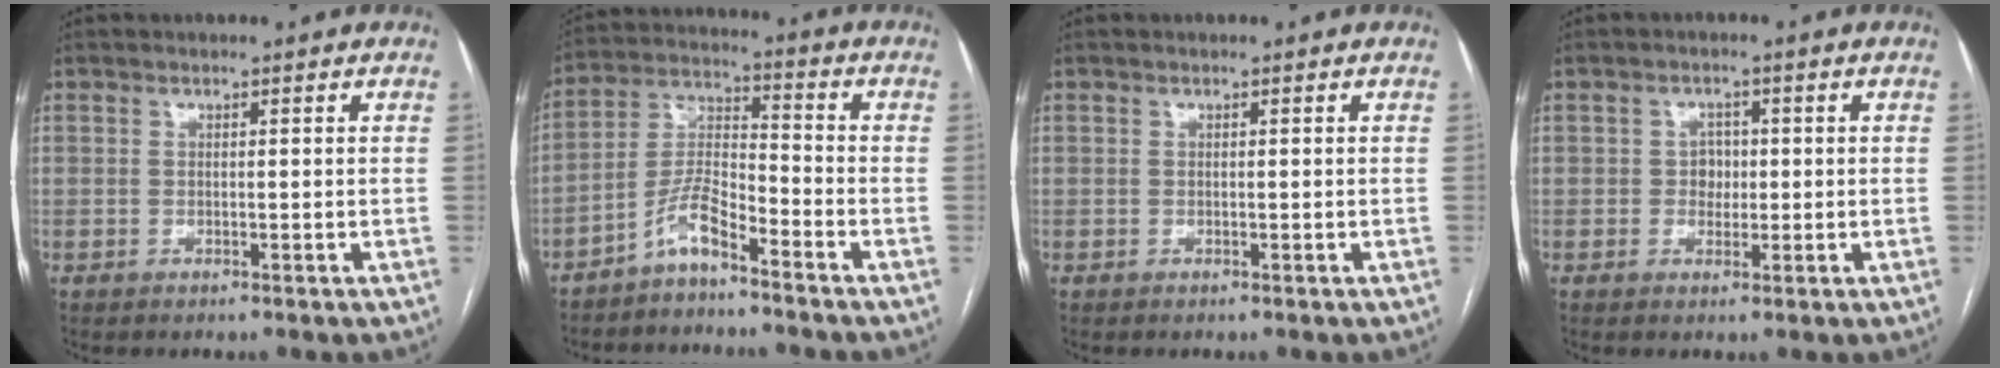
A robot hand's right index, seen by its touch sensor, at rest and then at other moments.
{"total": 6.4, "force": [-4.8, 1.4, 4.0], "torque": [-0.093, 0.007, -0.098]}
{"total": 0.0}
{"total": 2.5, "force": [0.0, 2.1, 1.3], "torque": [-0.014, 0.004, -0.001]}